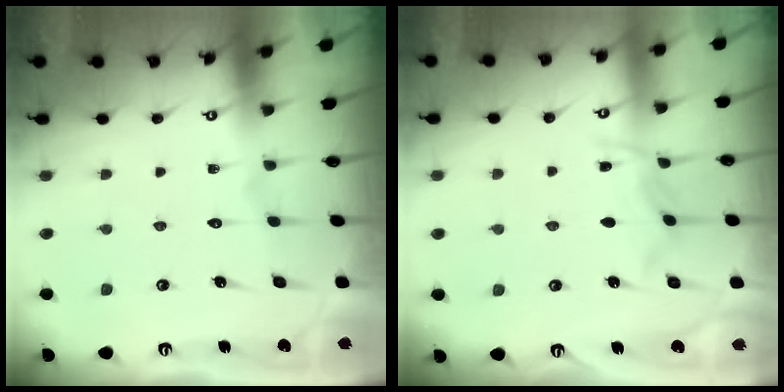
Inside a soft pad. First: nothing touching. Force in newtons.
{"total": 5.8, "press": 5.7, "slide": 0.7}